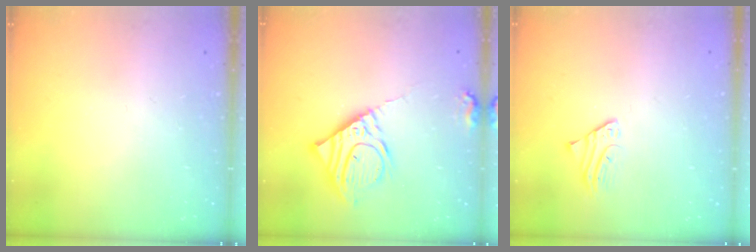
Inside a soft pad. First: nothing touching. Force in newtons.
{"total": 14.6, "press": 14.3, "slide": 2.7}
{"total": 2.6, "press": 2.6, "slide": 0.2}